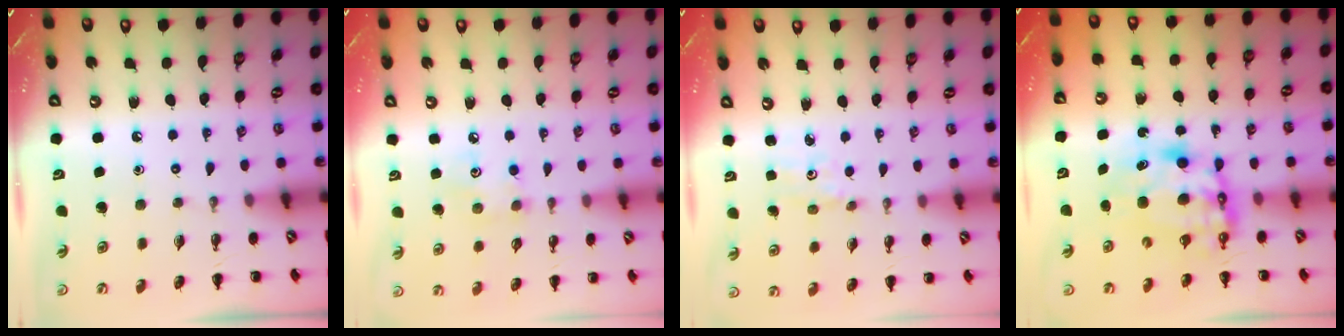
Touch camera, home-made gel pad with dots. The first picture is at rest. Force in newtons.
{"total": 3.7, "press": 3.7, "slide": 0.6}
{"total": 1.1, "press": 1.0, "slide": 0.3}
{"total": 7.4, "press": 7.2, "slide": 1.8}